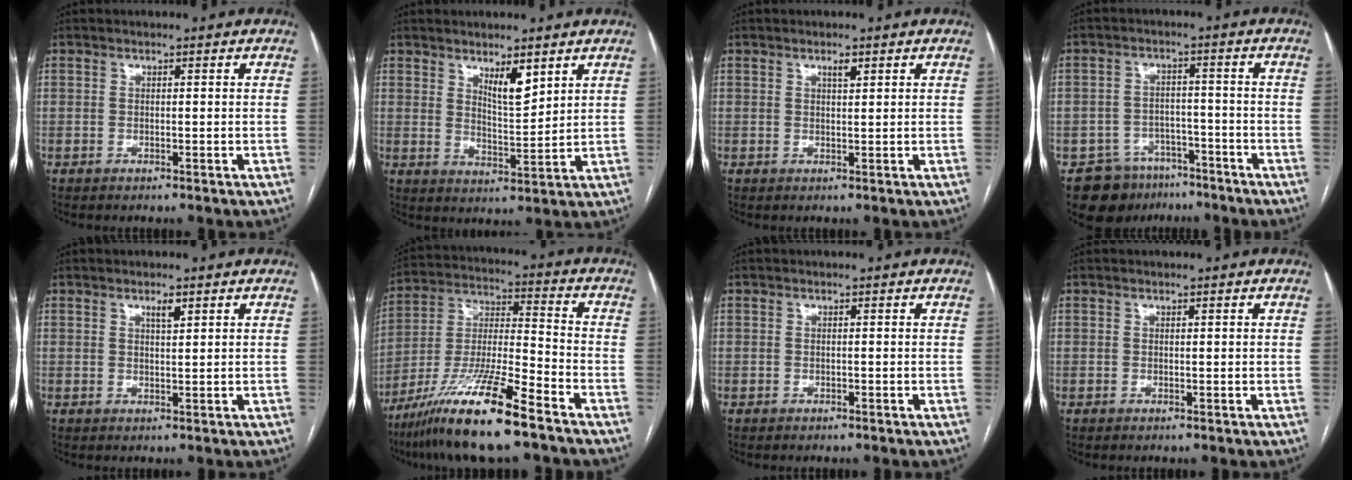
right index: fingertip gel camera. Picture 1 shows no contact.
{"total": 5.1, "force": [3.3, 1.2, 3.7], "torque": [-0.070, -0.011, 0.062]}
{"total": 1.3, "force": [0.8, 0.3, 0.9], "torque": [-0.017, -0.001, 0.014]}
{"total": 9.0, "force": [-6.6, 5.9, 1.2], "torque": [-0.015, 0.022, -0.096]}
{"total": 1.7, "force": [1.1, 0.3, 1.3], "torque": [-0.023, -0.002, 0.019]}
{"total": 16.4, "force": [-11.2, 0.7, 11.9], "torque": [-0.246, -0.030, -0.206]}
{"total": 0.0}
{"total": 0.0}